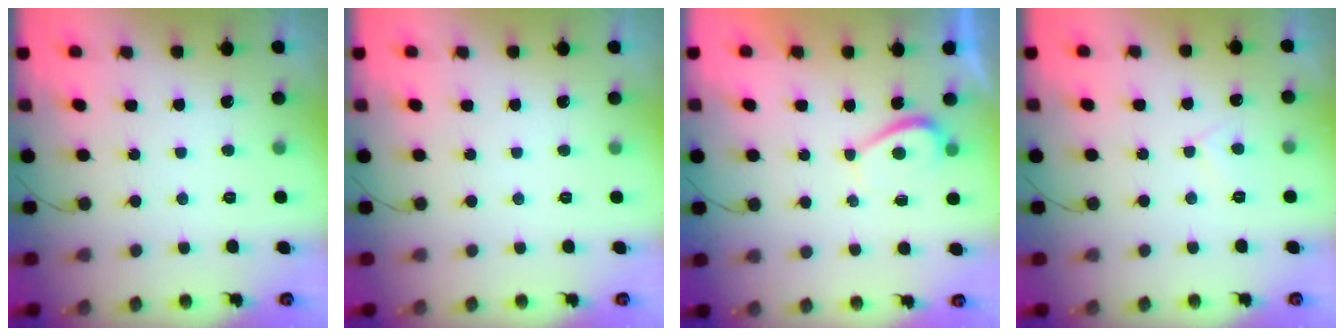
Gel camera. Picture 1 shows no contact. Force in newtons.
{"total": 0.0}
{"total": 1.1, "press": 1.0, "slide": 0.6}
{"total": 4.4, "press": 4.4, "slide": 0.6}